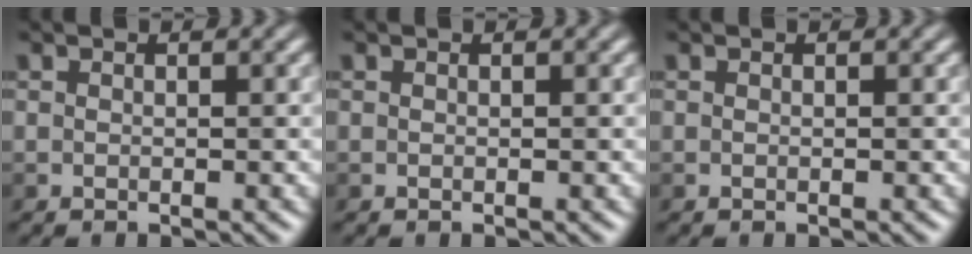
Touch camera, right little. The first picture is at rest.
{"total": 0.0}
{"total": 0.0}